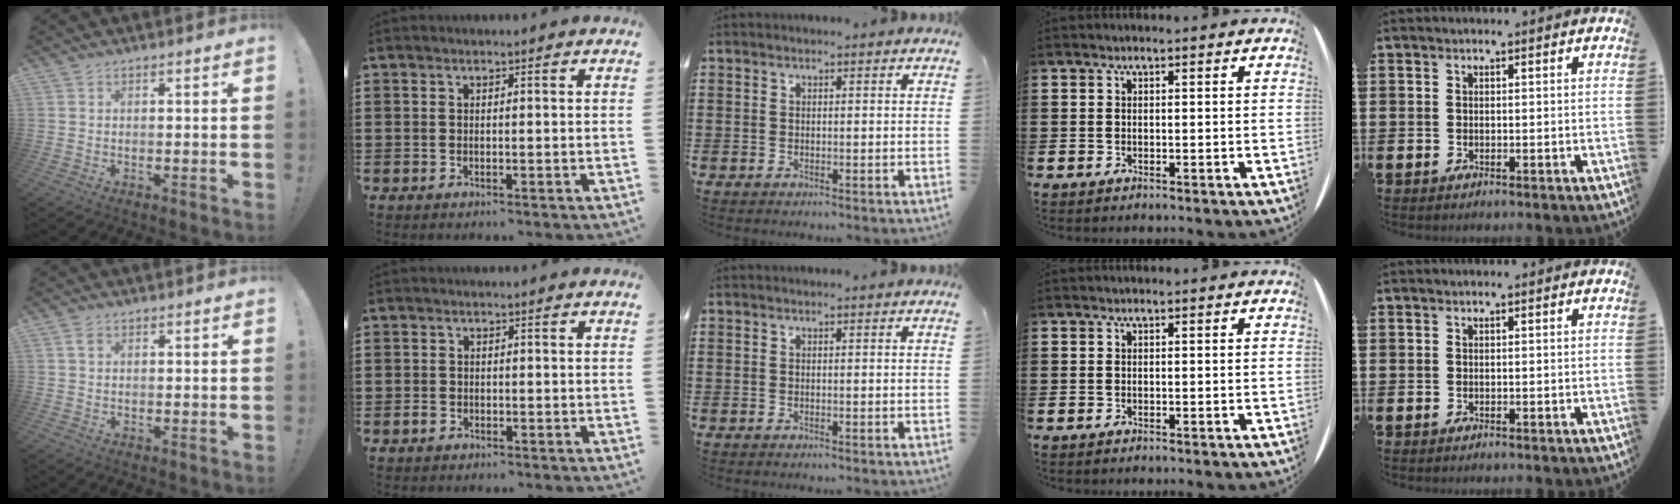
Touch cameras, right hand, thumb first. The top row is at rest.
{"thumb": {"total": 1.3, "force": [0.5, 0.9, 0.8], "torque": [-0.008, 0.001, 0.007]}, "index": {"total": 1.1, "force": [-0.6, 0.7, 0.5], "torque": [-0.010, 0.000, -0.012]}}